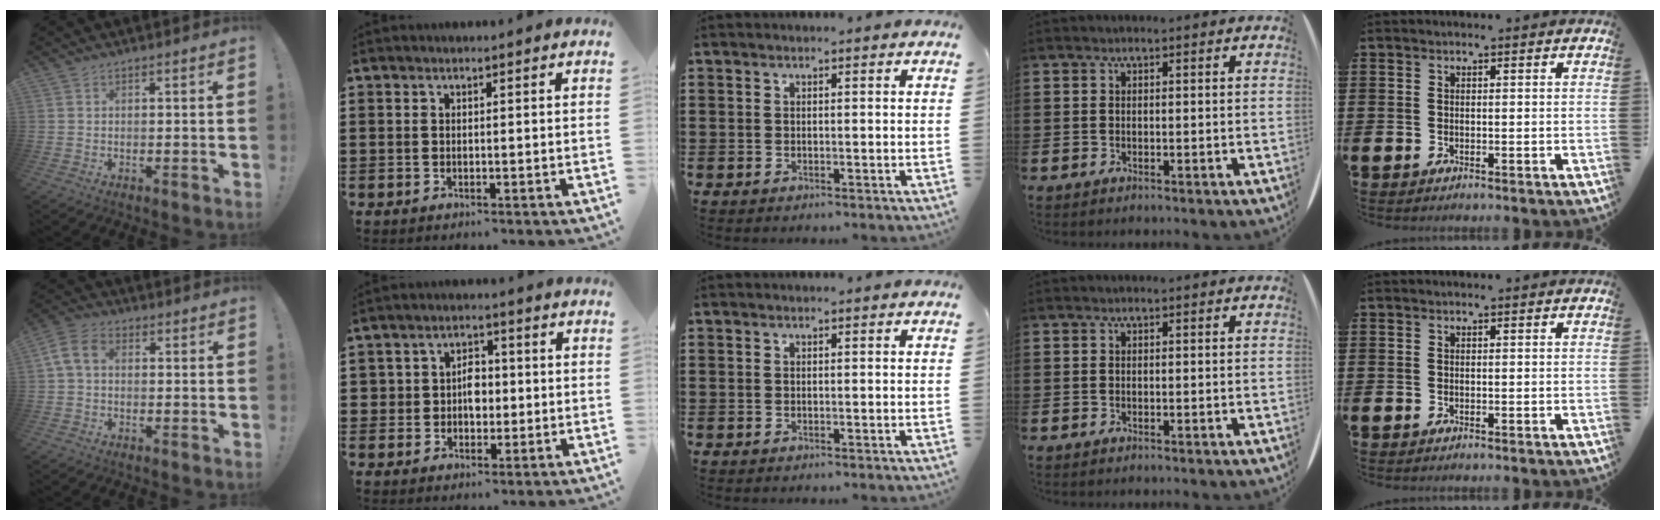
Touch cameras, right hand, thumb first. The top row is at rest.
{"thumb": {"total": 7.0, "force": [0.7, 4.8, 5.1], "torque": [-0.098, 0.008, 0.019]}, "index": {"total": 4.3, "force": [-0.1, 3.6, 2.4], "torque": [-0.049, 0.007, -0.009]}}